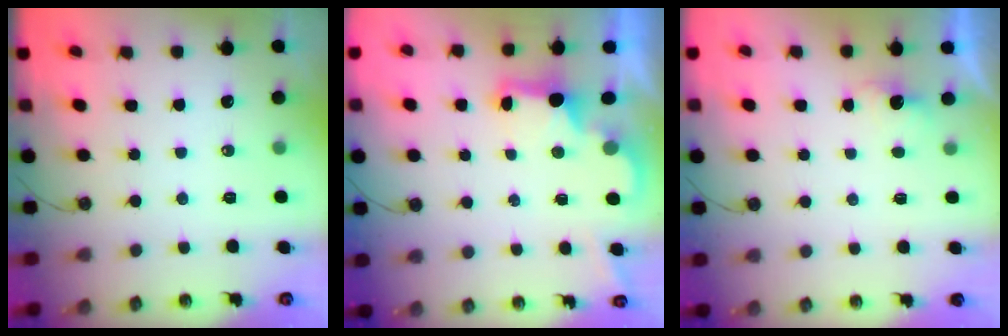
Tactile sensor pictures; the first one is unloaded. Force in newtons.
{"total": 2.3, "press": 2.2, "slide": 0.7}
{"total": 1.9, "press": 1.7, "slide": 0.8}